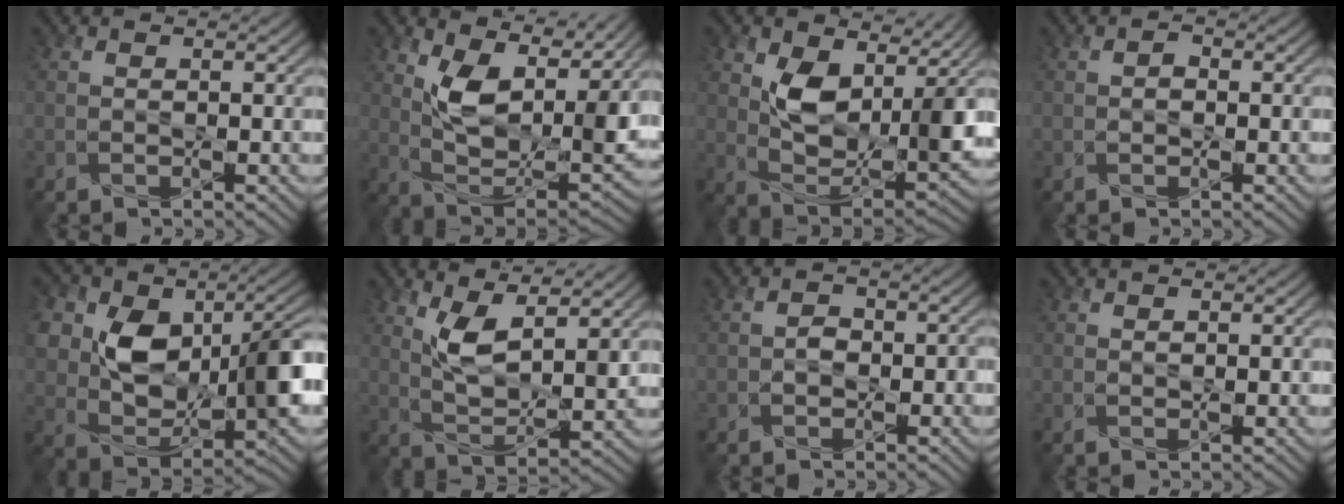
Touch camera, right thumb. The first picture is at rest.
{"total": 10.9, "force": [4.9, 5.5, 8.0], "torque": [-0.155, -0.016, 0.092]}
{"total": 9.3, "force": [3.5, 5.5, 6.6], "torque": [-0.117, -0.022, 0.061]}
{"total": 1.3, "force": [-0.1, 0.9, 0.9], "torque": [-0.012, -0.001, -0.005]}
{"total": 13.0, "force": [1.5, 9.0, 9.3], "torque": [-0.137, -0.007, 0.033]}
{"total": 7.3, "force": [3.4, 2.8, 5.8], "torque": [-0.120, -0.008, 0.070]}
{"total": 2.1, "force": [-0.6, 1.6, 1.3], "torque": [-0.022, -0.002, -0.014]}
{"total": 0.8, "force": [0.2, 0.5, 0.7], "torque": [-0.010, -0.002, 0.004]}